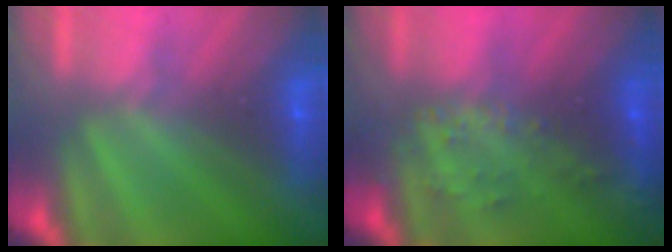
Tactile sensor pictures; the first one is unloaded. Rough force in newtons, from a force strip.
{"total": 2.7}